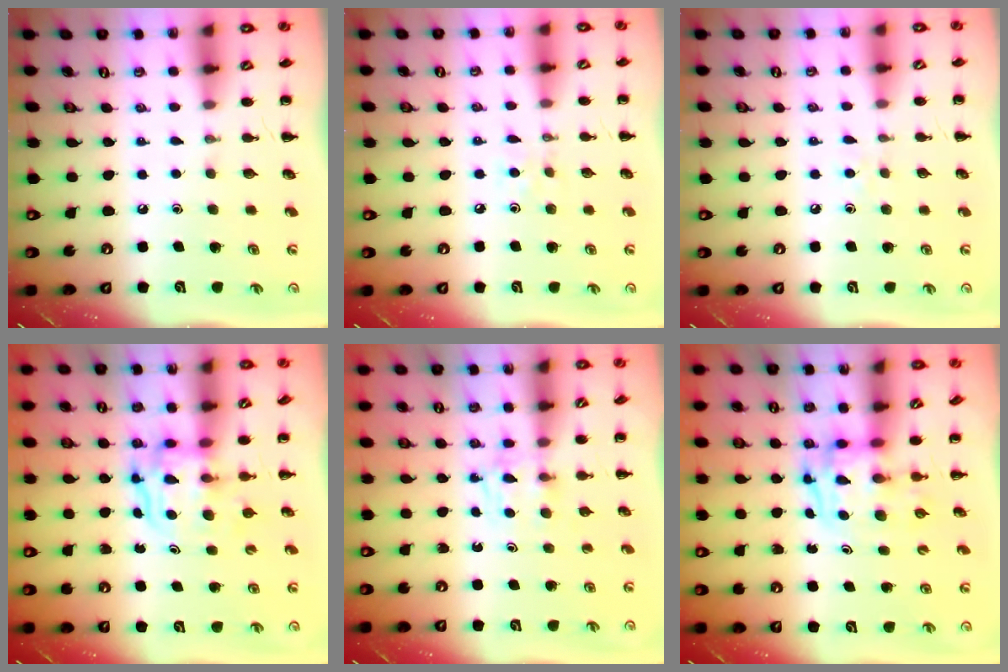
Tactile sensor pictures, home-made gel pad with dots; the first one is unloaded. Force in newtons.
{"total": 4.3, "press": 4.0, "slide": 1.3}
{"total": 3.1, "press": 2.9, "slide": 1.1}
{"total": 3.6, "press": 3.6, "slide": 0.3}
{"total": 3.6, "press": 3.3, "slide": 1.3}
{"total": 3.3, "press": 3.2, "slide": 0.5}